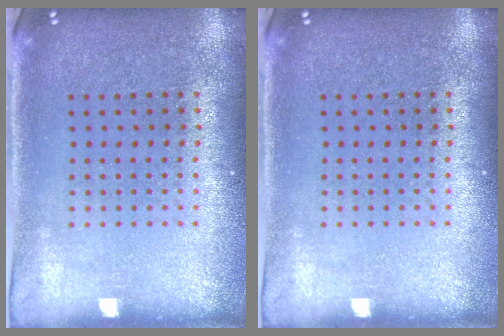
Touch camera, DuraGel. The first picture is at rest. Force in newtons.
{"total": 0.0}